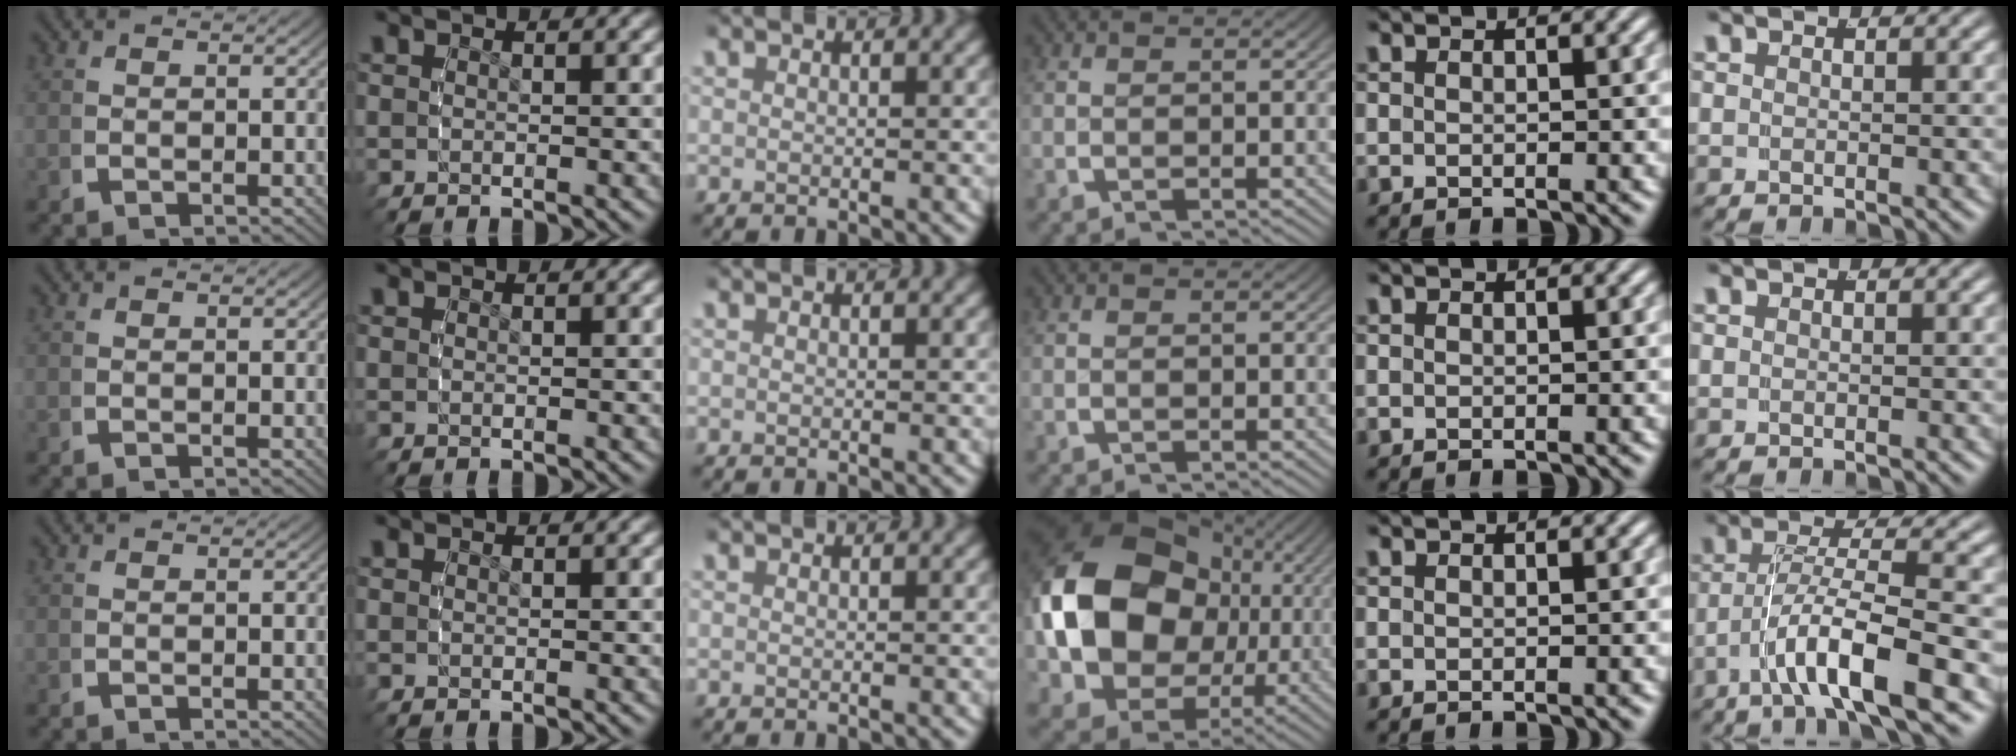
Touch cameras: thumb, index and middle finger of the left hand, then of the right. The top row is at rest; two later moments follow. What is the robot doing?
{"motion": "grasp_and_lifting", "object": "bowl"}